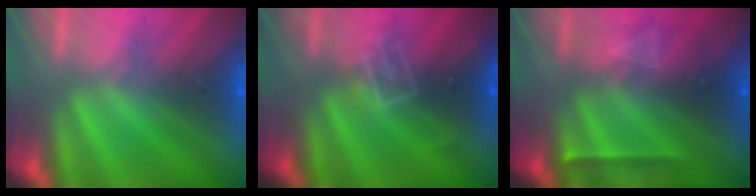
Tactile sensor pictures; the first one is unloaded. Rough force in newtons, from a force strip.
{"total": 2.8}
{"total": 2.3}